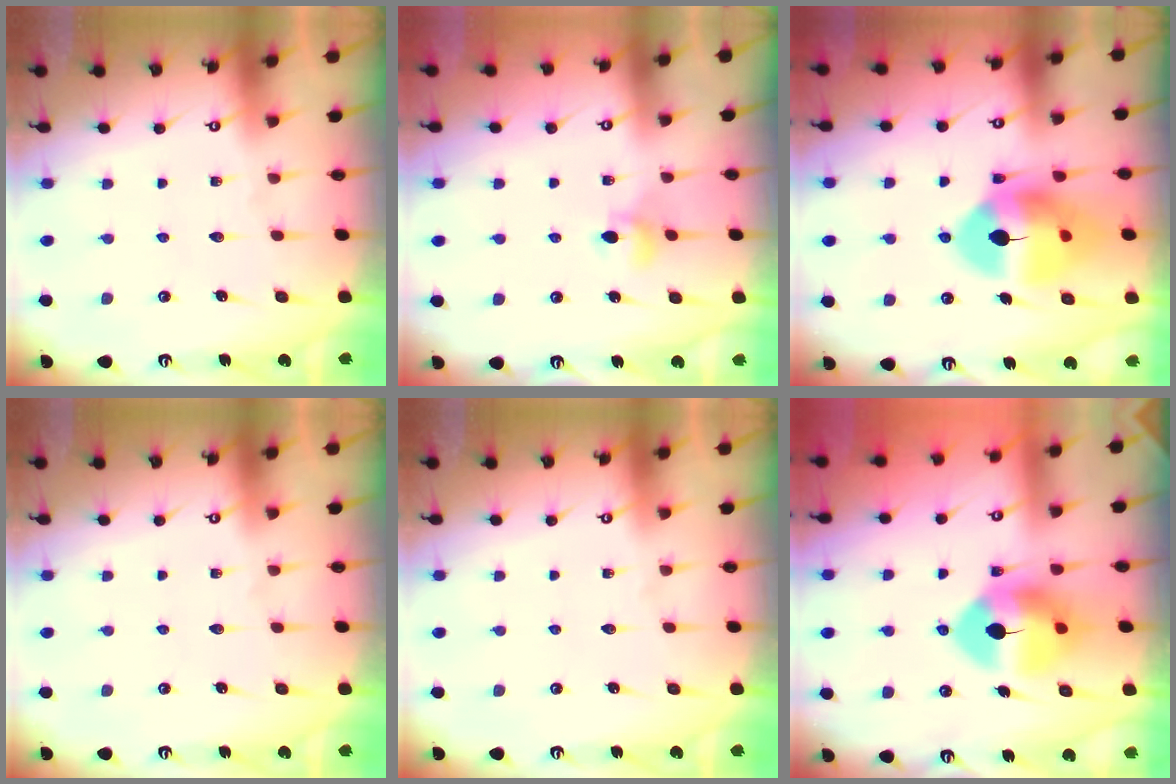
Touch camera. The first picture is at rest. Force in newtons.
{"total": 5.0, "press": 4.9, "slide": 0.8}
{"total": 14.9, "press": 14.8, "slide": 2.0}
{"total": 0.0}
{"total": 0.0}
{"total": 10.0, "press": 9.9, "slide": 1.3}